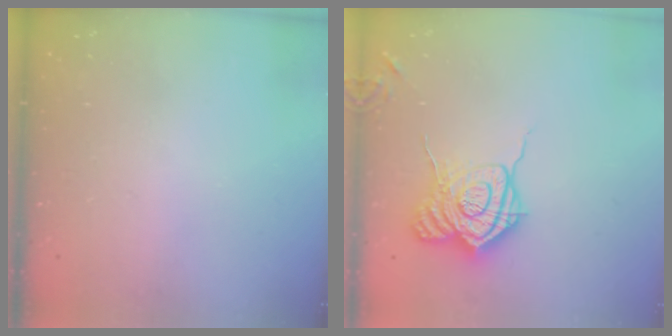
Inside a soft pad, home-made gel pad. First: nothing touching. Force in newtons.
{"total": 16.7, "press": 16.7, "slide": 0.6}